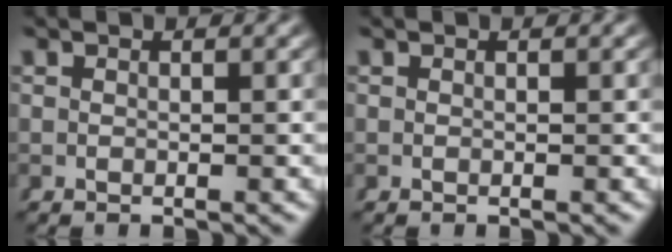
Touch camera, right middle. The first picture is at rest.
{"total": 0.0}